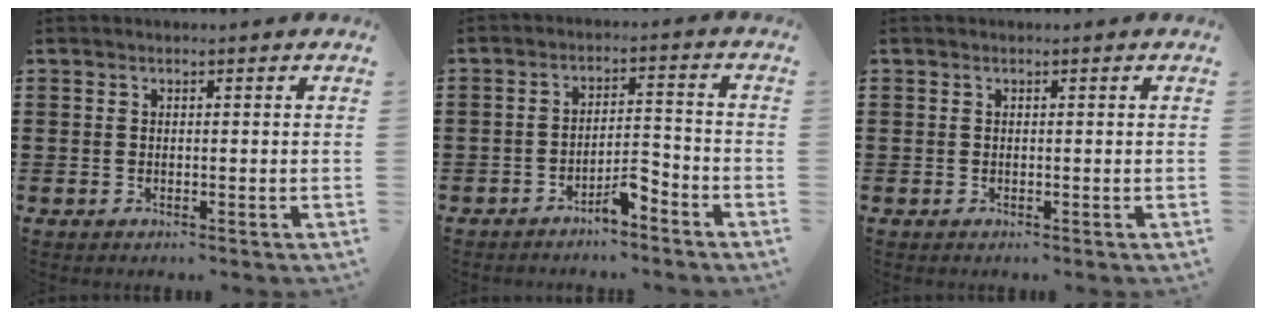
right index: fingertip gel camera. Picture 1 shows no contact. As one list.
[{"total": 4.3, "force": [-3.6, 0.7, 2.2], "torque": [-0.039, 0.007, -0.070]}, {"total": 0.0}]